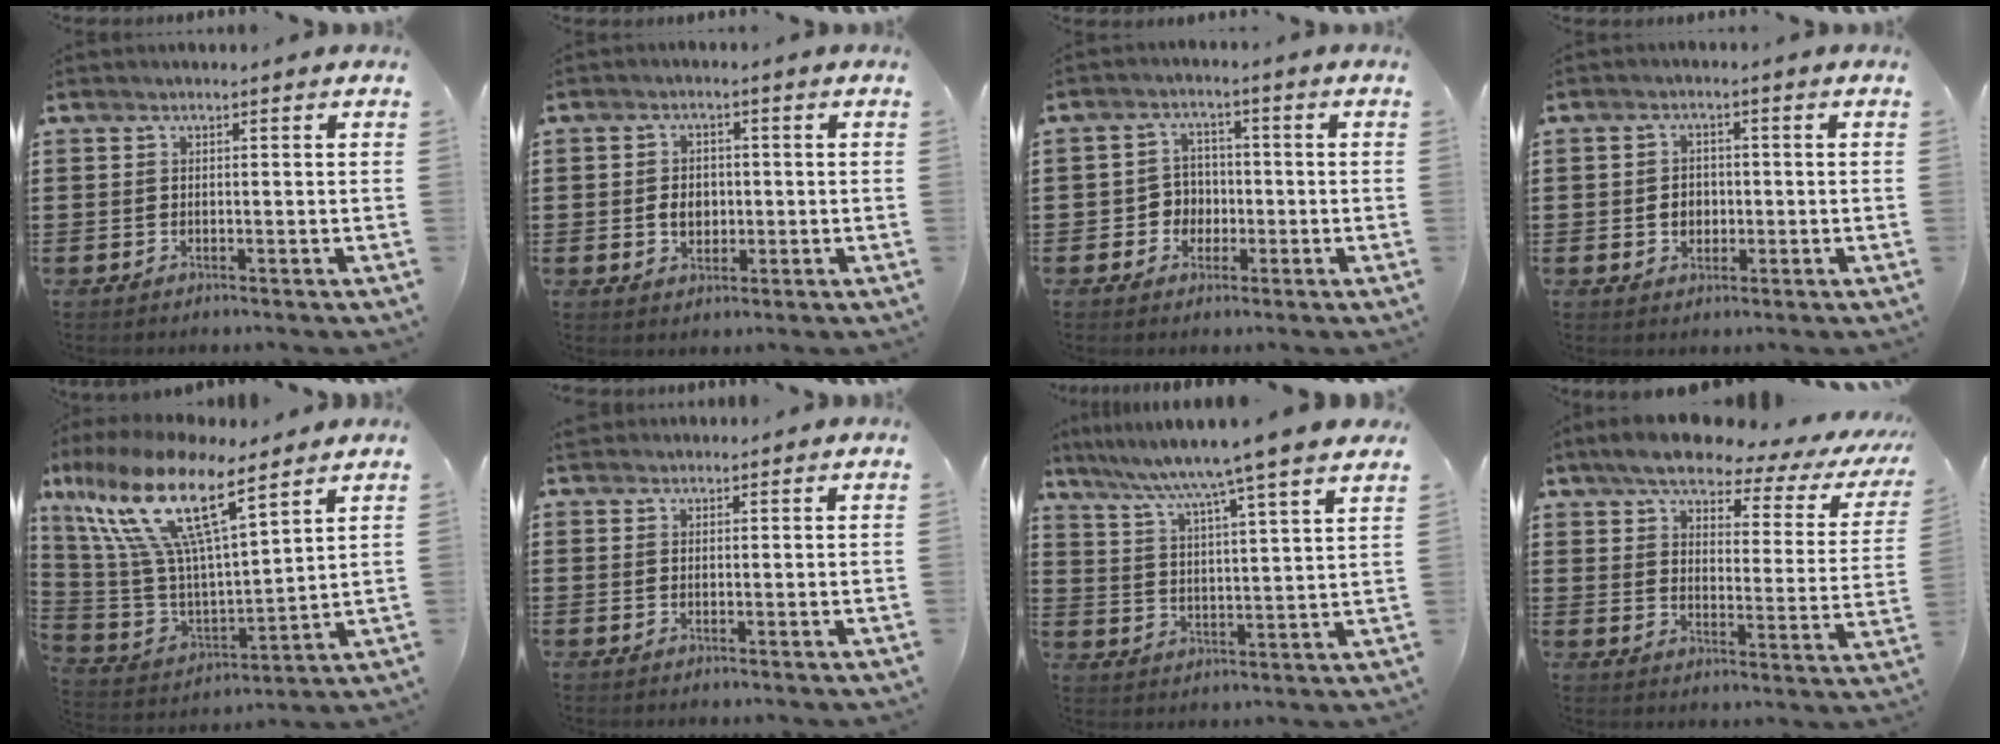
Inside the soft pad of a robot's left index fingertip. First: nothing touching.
{"total": 3.6, "force": [-0.2, 2.7, 2.4], "torque": [-0.044, 0.004, -0.008]}
{"total": 3.9, "force": [-1.0, 3.5, 1.2], "torque": [-0.036, 0.007, -0.023]}
{"total": 2.8, "force": [-0.3, 2.3, 1.6], "torque": [-0.036, 0.005, -0.009]}
{"total": 16.8, "force": [9.6, 4.9, 12.8], "torque": [-0.295, -0.057, 0.156]}
{"total": 1.3, "force": [1.1, 0.6, 0.2], "torque": [-0.006, 0.003, 0.022]}
{"total": 6.5, "force": [5.5, -2.0, 2.8], "torque": [-0.078, -0.047, 0.082]}
{"total": 6.3, "force": [5.0, 1.4, 3.5], "torque": [-0.086, -0.024, 0.079]}